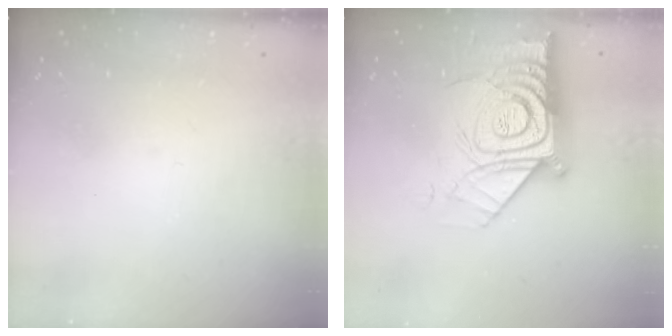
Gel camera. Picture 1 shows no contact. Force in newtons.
{"total": 22.0, "press": 21.9, "slide": 1.7}